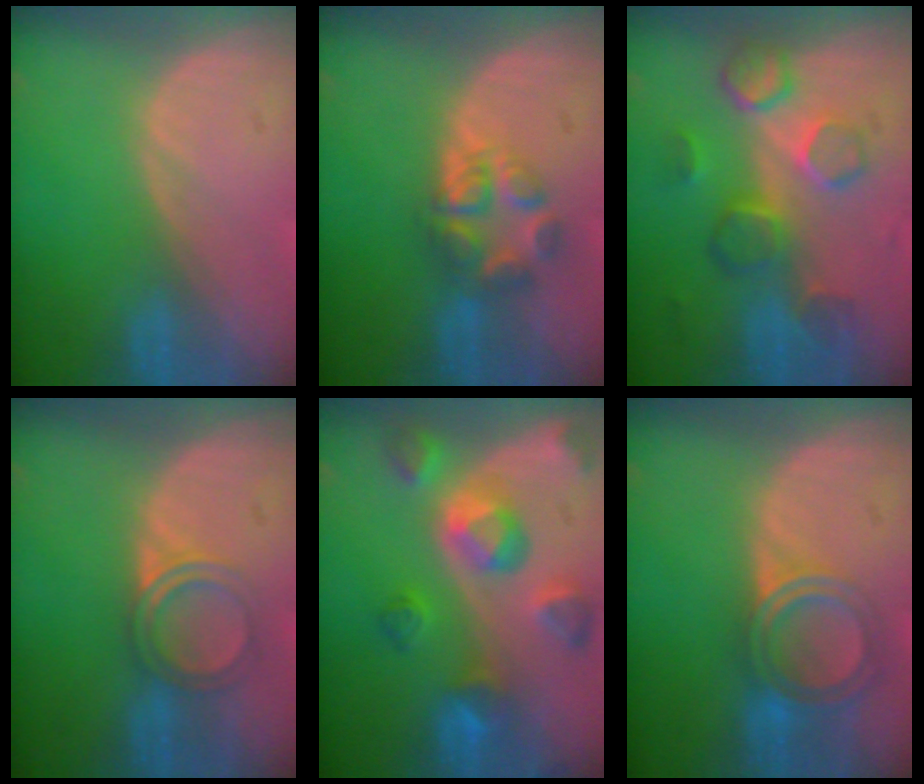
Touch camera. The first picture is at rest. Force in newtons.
{"total": 5.8, "press": 5.6, "slide": 1.6}
{"total": 8.5, "press": 7.8, "slide": 3.4}
{"total": 4.2, "press": 4.0, "slide": 1.4}
{"total": 9.9, "press": 8.8, "slide": 4.6}
{"total": 6.1, "press": 5.3, "slide": 3.1}